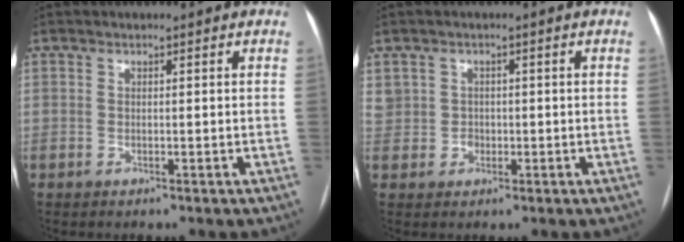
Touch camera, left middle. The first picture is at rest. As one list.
[{"total": 3.9, "force": [0.5, 3.9, 0.4], "torque": [-0.007, 0.013, 0.019]}]